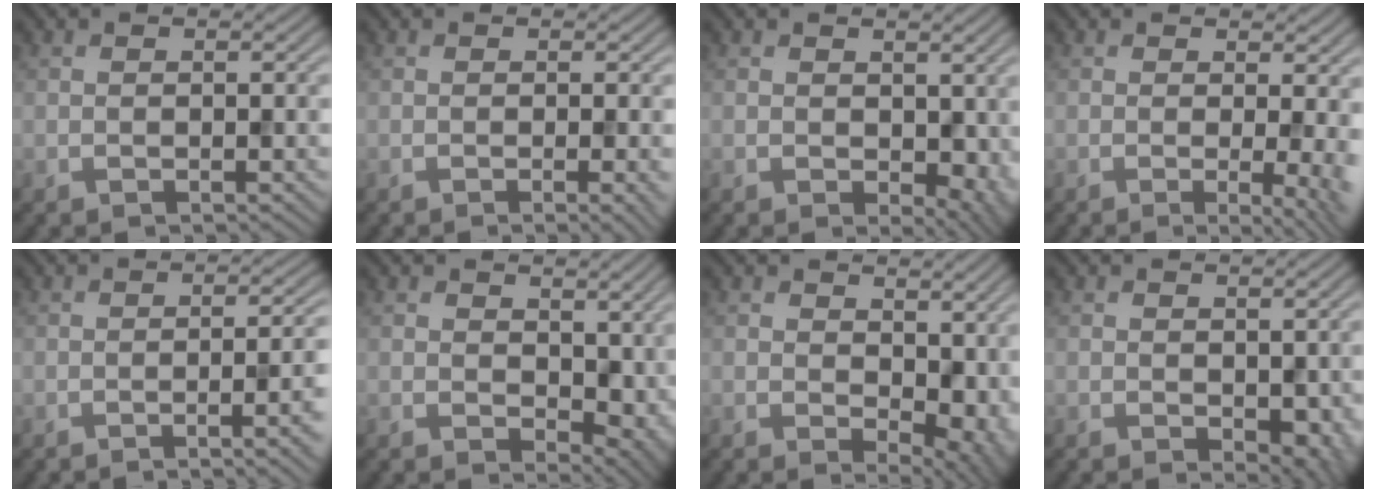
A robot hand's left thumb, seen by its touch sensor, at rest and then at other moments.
{"total": 1.1, "force": [-0.4, -0.4, 1.0], "torque": [-0.012, -0.001, -0.007]}
{"total": 4.4, "force": [0.2, 2.9, 3.3], "torque": [-0.051, -0.017, 0.012]}
{"total": 4.5, "force": [0.0, 0.6, 4.4], "torque": [-0.058, -0.007, -0.005]}
{"total": 4.9, "force": [-1.6, 0.9, 4.6], "torque": [-0.047, -0.001, -0.021]}
{"total": 7.0, "force": [1.7, 4.6, 4.9], "torque": [-0.090, -0.018, 0.040]}
{"total": 7.4, "force": [1.8, 4.6, 5.5], "torque": [-0.088, -0.015, 0.040]}
{"total": 3.2, "force": [-0.4, 2.0, 2.5], "torque": [-0.037, -0.015, 0.003]}